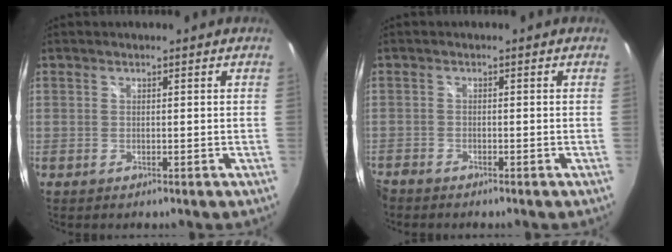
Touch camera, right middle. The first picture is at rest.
{"total": 2.5, "force": [-2.3, 0.8, 0.4], "torque": [-0.021, -0.010, -0.047]}